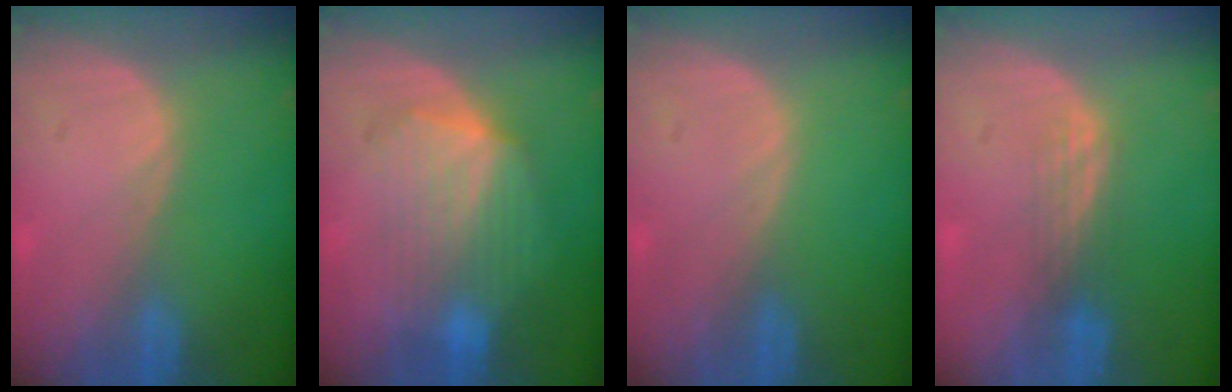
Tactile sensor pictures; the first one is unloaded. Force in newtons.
{"total": 7.4, "press": 7.4, "slide": 0.2}
{"total": 0.0}
{"total": 3.0, "press": 2.5, "slide": 1.6}